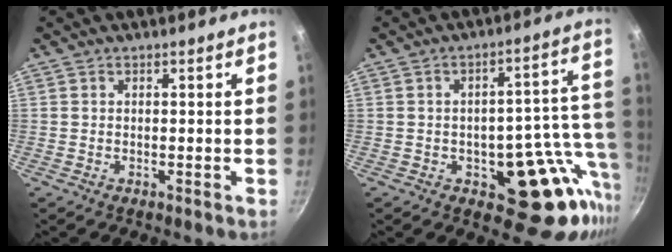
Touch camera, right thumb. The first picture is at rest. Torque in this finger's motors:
{"motor_torque": [1.74, 1.01, 1.41, -0.98, 0.03]}